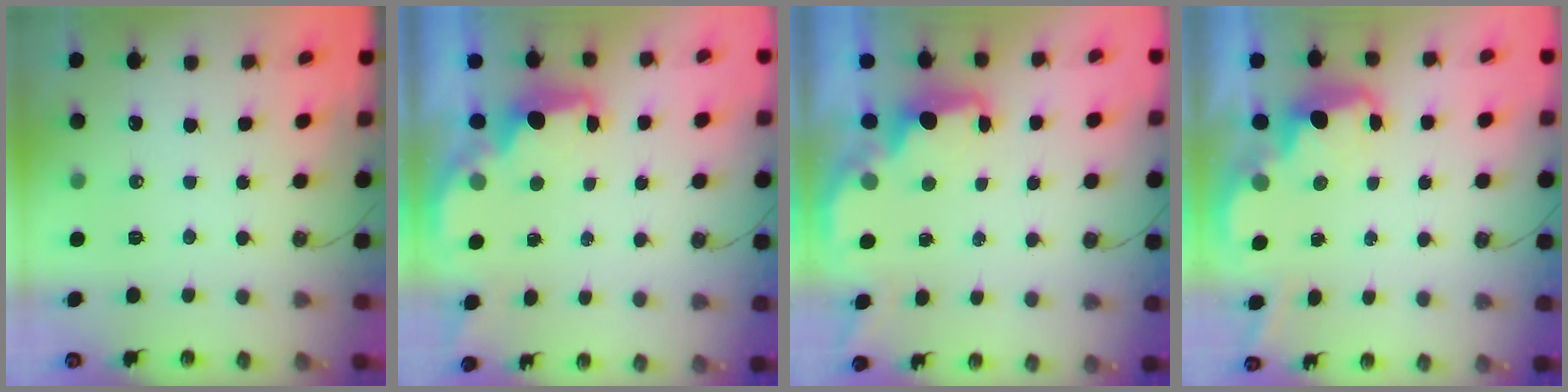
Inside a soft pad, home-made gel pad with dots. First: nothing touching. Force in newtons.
{"total": 2.2, "press": 2.1, "slide": 0.7}
{"total": 2.0, "press": 1.9, "slide": 0.8}
{"total": 2.8, "press": 2.8, "slide": 0.5}